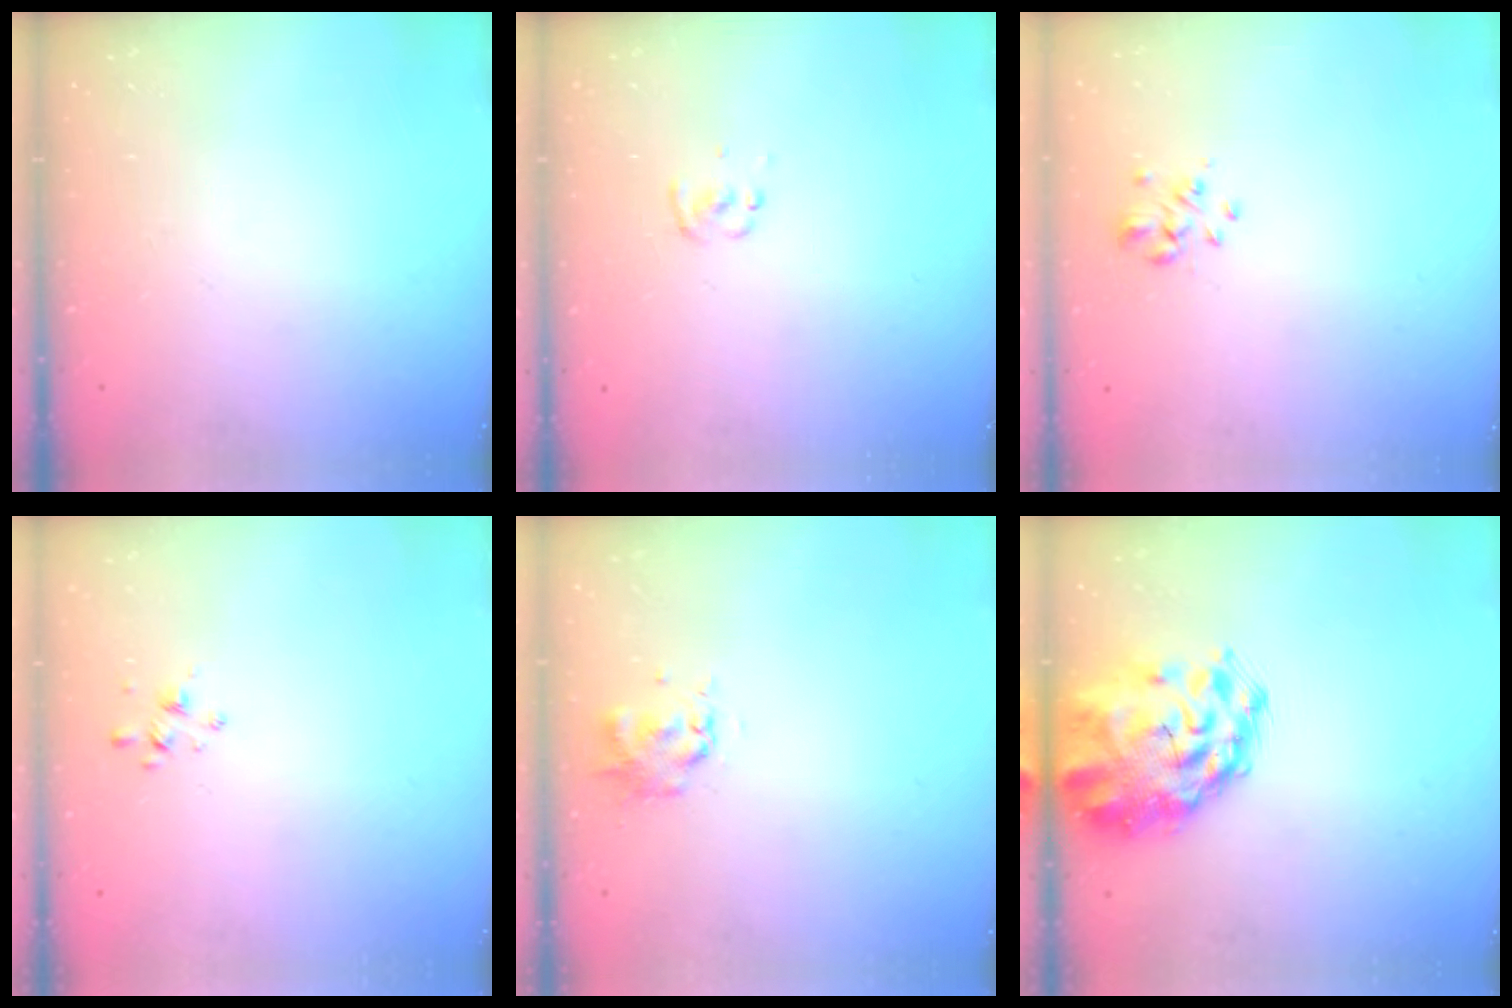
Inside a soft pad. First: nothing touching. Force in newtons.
{"total": 1.2, "press": 1.2, "slide": 0.3}
{"total": 2.4, "press": 2.2, "slide": 1.1}
{"total": 1.7, "press": 1.7, "slide": 0.3}
{"total": 0.9, "press": 0.8, "slide": 0.4}
{"total": 3.9, "press": 3.7, "slide": 1.3}